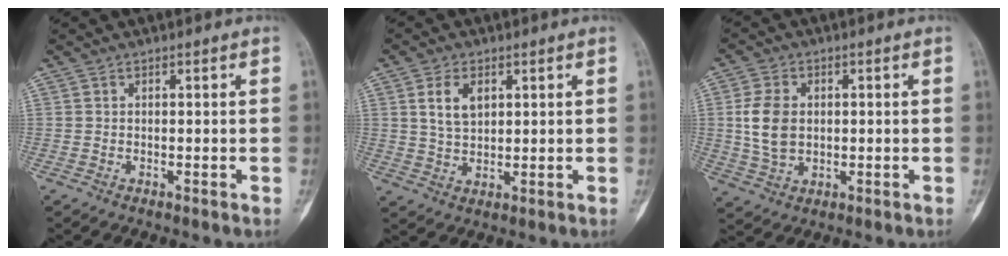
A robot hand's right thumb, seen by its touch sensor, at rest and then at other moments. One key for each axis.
{"total": 5.7, "fx": 2.1, "fy": 3.4, "fz": 4.0, "tx": -0.061, "ty": -0.008, "tz": 0.043}
{"total": 7.9, "fx": 0.6, "fy": 5.6, "fz": 5.5, "tx": -0.102, "ty": 0.000, "tz": 0.015}